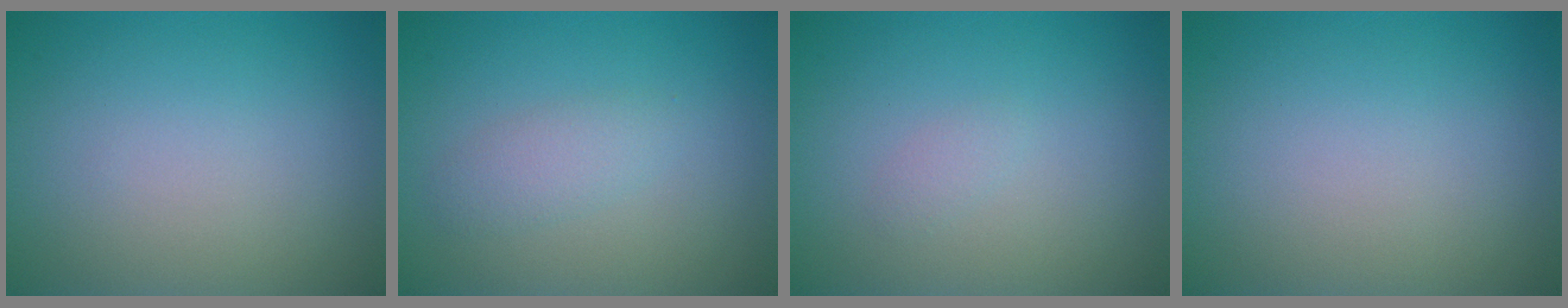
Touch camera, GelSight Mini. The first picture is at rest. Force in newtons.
{"total": 1.7, "press": 1.7, "slide": 0.1}
{"total": 0.6, "press": 0.6, "slide": 0.0}
{"total": 0.0}